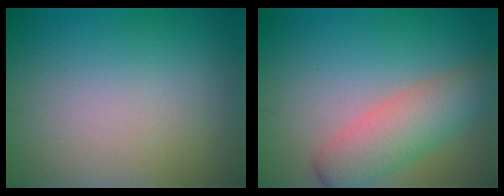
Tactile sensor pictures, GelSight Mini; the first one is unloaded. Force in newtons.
{"total": 5.1, "press": 5.1, "slide": 0.2}